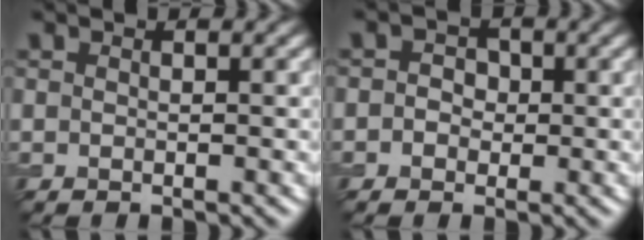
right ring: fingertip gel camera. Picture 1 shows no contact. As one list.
[{"total": 1.6, "force": [-0.2, 1.5, 0.6], "torque": [0.008, 0.007, -0.016]}]